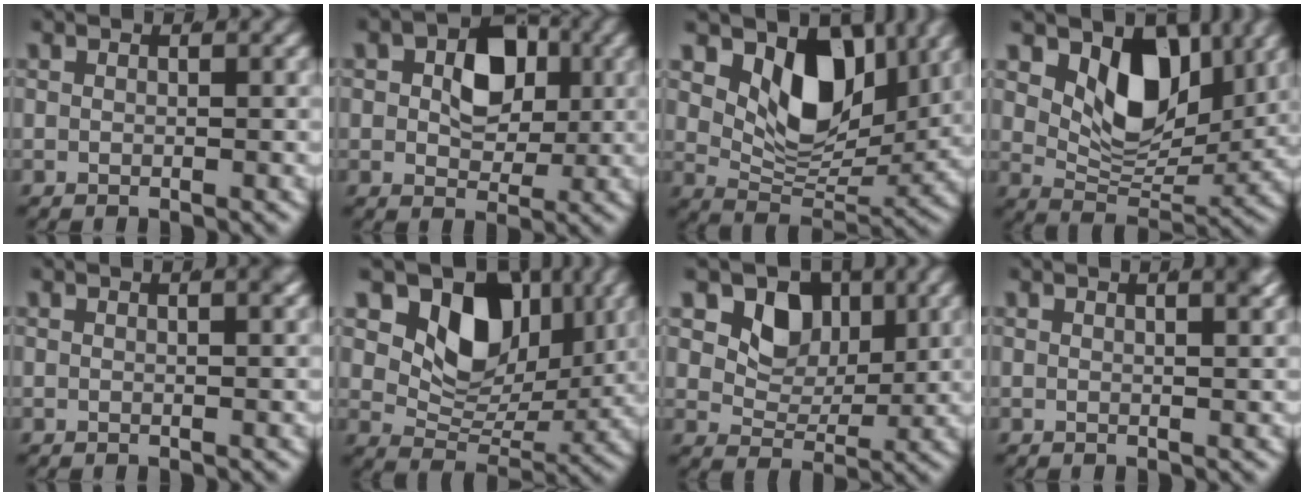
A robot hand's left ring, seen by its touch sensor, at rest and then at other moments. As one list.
[{"total": 5.5, "force": [0.8, 4.0, 3.8], "torque": [-0.064, -0.016, 0.023]}, {"total": 8.5, "force": [3.0, 5.3, 5.9], "torque": [-0.107, -0.020, 0.058]}, {"total": 7.5, "force": [2.7, 4.8, 5.2], "torque": [-0.092, -0.020, 0.055]}, {"total": 1.2, "force": [0.6, -0.1, 1.1], "torque": [-0.004, 0.008, 0.006]}, {"total": 11.8, "force": [3.9, 8.5, 7.2], "torque": [-0.132, -0.018, 0.067]}, {"total": 8.1, "force": [2.9, 6.2, 4.3], "torque": [-0.074, -0.005, 0.048]}, {"total": 2.2, "force": [1.2, 0.1, 1.9], "torque": [-0.012, 0.008, 0.015]}]